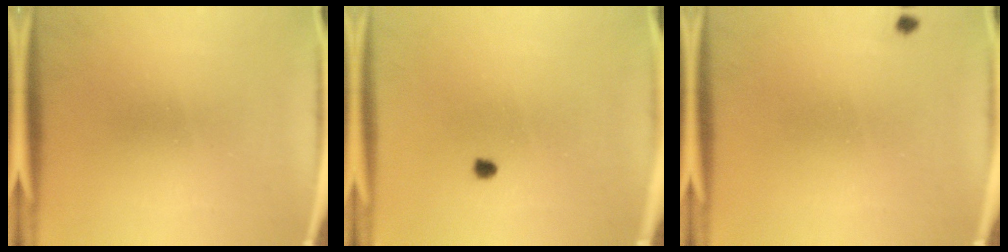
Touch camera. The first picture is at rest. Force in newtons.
{"total": 0.9}
{"total": 0.7}